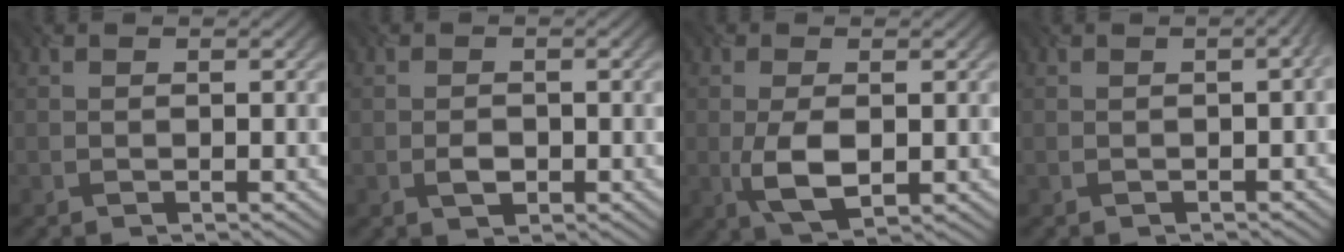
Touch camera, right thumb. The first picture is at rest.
{"total": 1.5, "force": [-0.9, 1.1, 0.5], "torque": [-0.015, -0.004, -0.012]}
{"total": 4.6, "force": [-0.9, 2.3, 3.9], "torque": [-0.093, -0.002, -0.011]}
{"total": 2.7, "force": [-0.2, 1.4, 2.2], "torque": [-0.013, 0.010, -0.004]}